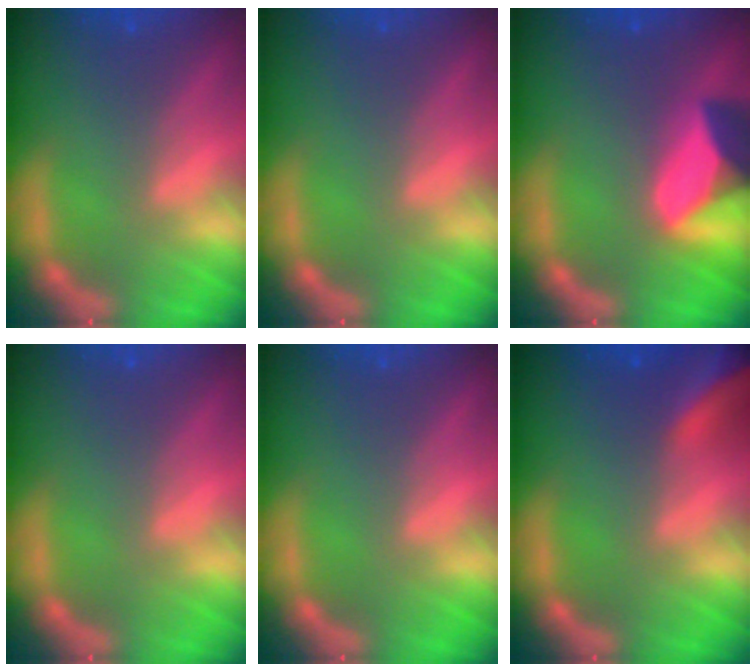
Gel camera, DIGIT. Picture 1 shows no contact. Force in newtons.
{"total": 0.0}
{"total": 8.9}
{"total": 0.0}
{"total": 0.0}
{"total": 10.0}